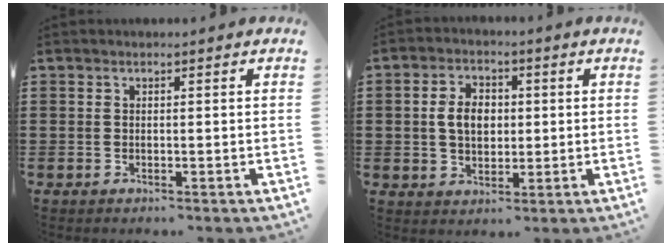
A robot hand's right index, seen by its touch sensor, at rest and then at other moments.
{"total": 5.2, "force": [0.3, 3.5, 3.9], "torque": [-0.082, 0.007, -0.002]}